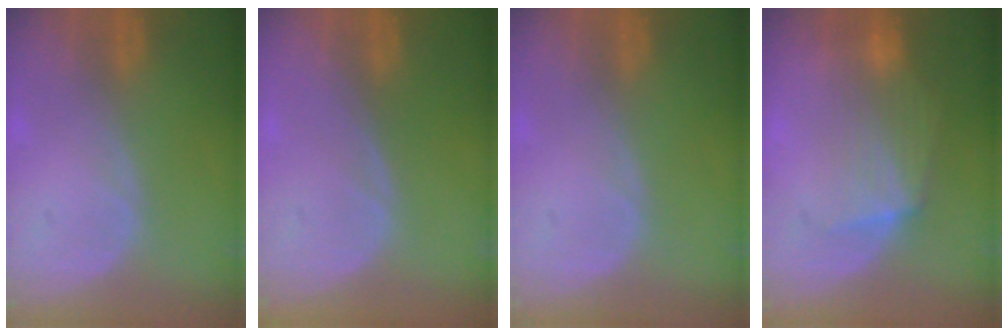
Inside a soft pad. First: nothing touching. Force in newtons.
{"total": 0.0}
{"total": 0.0}
{"total": 7.1, "press": 6.8, "slide": 2.3}